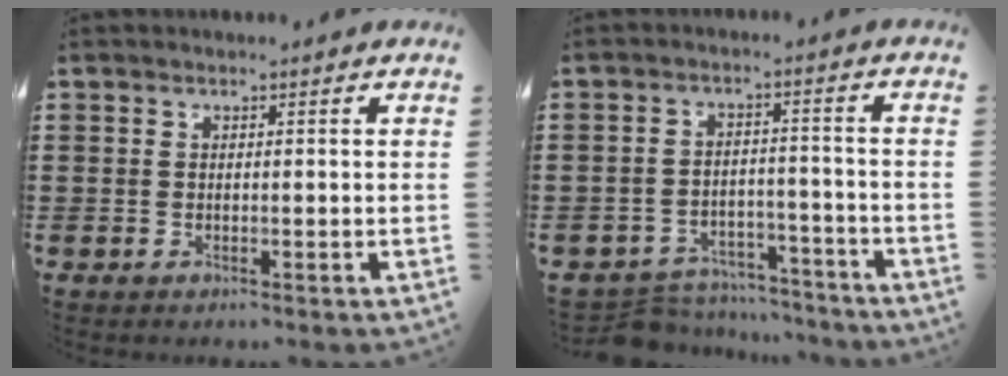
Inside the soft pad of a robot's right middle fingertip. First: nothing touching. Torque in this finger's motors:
{"motor_torque": [0.13, 0.12, 0.05, 0.01]}